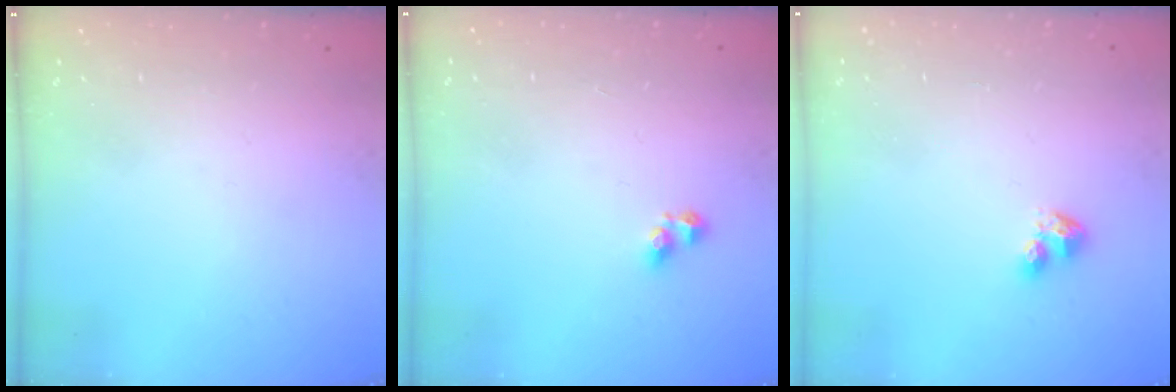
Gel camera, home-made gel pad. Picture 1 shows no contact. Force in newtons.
{"total": 3.0, "press": 3.0, "slide": 0.4}
{"total": 3.9, "press": 3.9, "slide": 0.3}